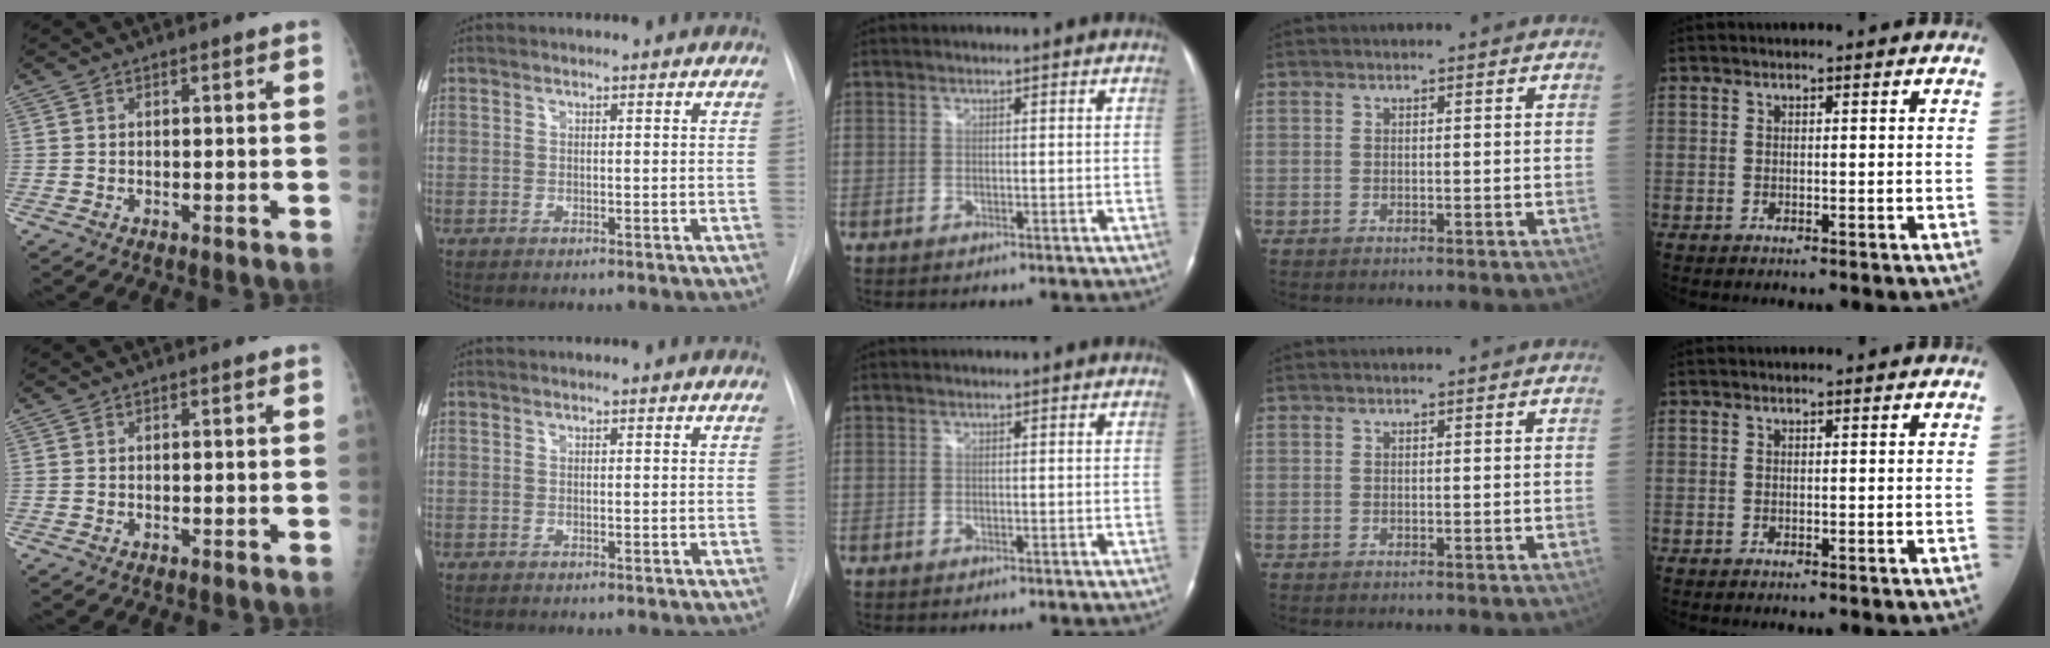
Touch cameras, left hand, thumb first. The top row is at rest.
{}